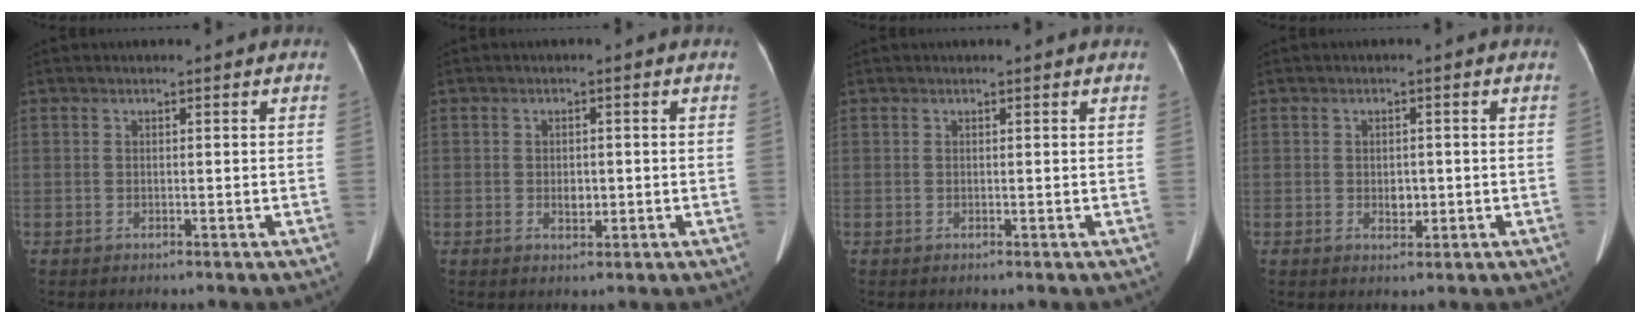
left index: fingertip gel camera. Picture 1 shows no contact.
{"total": 2.0, "force": [-0.3, 1.3, 1.5], "torque": [-0.026, -0.001, -0.002]}
{"total": 0.9, "force": [0.9, 0.0, 0.2], "torque": [-0.008, 0.005, 0.011]}
{"total": 2.1, "force": [-0.3, 1.5, 1.5], "torque": [-0.025, -0.001, -0.001]}